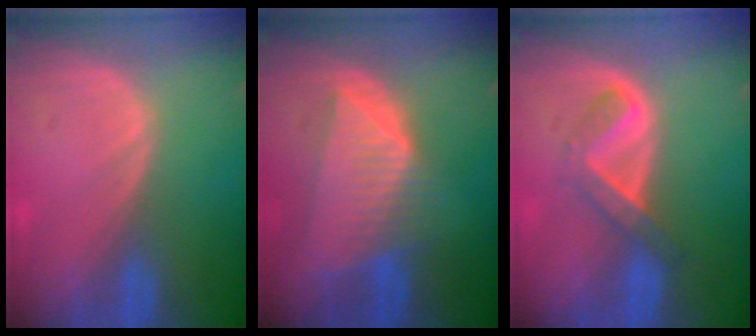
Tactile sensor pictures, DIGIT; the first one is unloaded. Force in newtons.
{"total": 8.4, "press": 7.6, "slide": 3.7}
{"total": 5.3, "press": 4.6, "slide": 2.7}